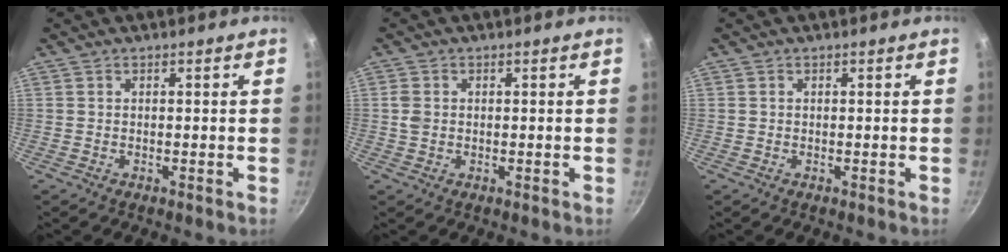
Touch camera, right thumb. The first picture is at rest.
{"total": 2.2, "force": [0.1, 1.8, 1.3], "torque": [-0.020, 0.002, 0.001]}
{"total": 0.0}